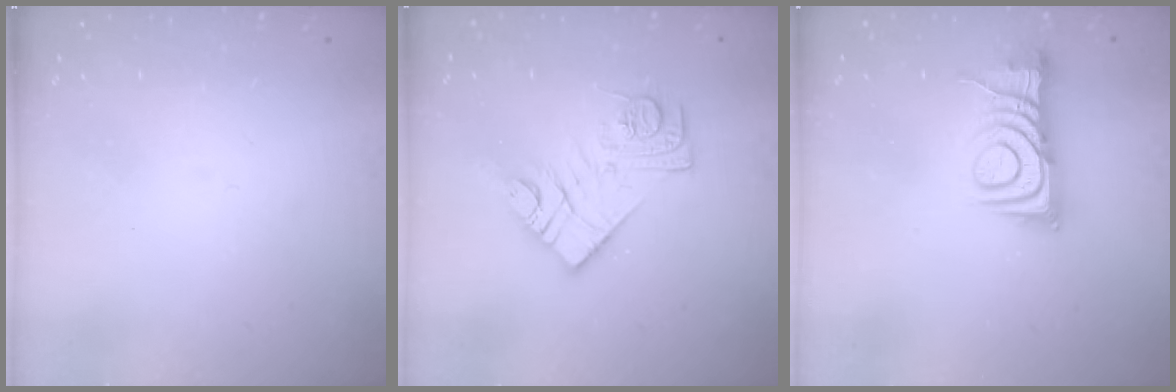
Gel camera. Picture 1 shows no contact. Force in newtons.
{"total": 12.6, "press": 12.6, "slide": 0.8}
{"total": 10.0, "press": 10.0, "slide": 0.3}